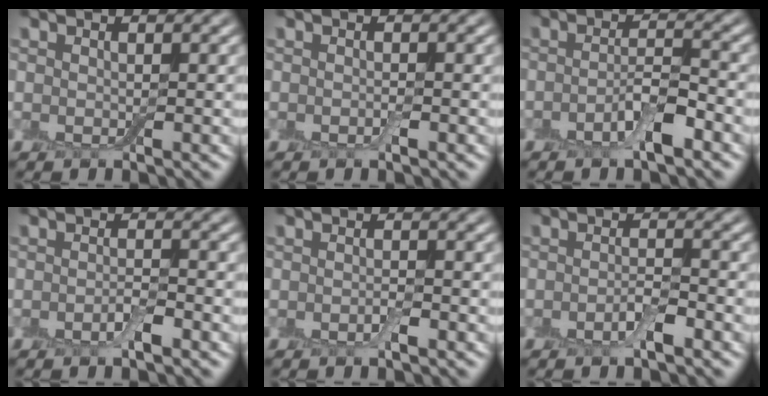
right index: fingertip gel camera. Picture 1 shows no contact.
{"total": 0.5, "force": [-0.3, 0.1, 0.4], "torque": [-0.009, 0.000, -0.004]}
{"total": 3.4, "force": [-1.8, 0.9, 2.7], "torque": [-0.050, 0.007, -0.036]}
{"total": 1.6, "force": [-0.8, 0.5, 1.3], "torque": [-0.026, -0.001, -0.017]}
{"total": 0.9, "force": [-0.5, 0.2, 0.8], "torque": [-0.015, -0.001, -0.008]}
{"total": 2.0, "force": [-1.0, 0.6, 1.6], "torque": [-0.030, 0.001, -0.020]}